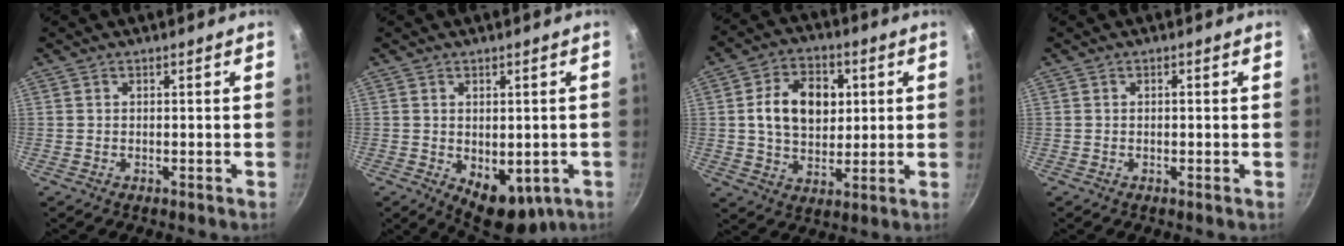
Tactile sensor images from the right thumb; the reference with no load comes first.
{"total": 9.3, "force": [-2.0, 5.7, 7.1], "torque": [-0.066, -0.011, -0.010]}
{"total": 13.1, "force": [2.3, 9.4, 8.9], "torque": [-0.117, 0.002, 0.035]}
{"total": 0.7, "force": [-0.1, 0.2, 0.6], "torque": [-0.014, 0.002, -0.004]}